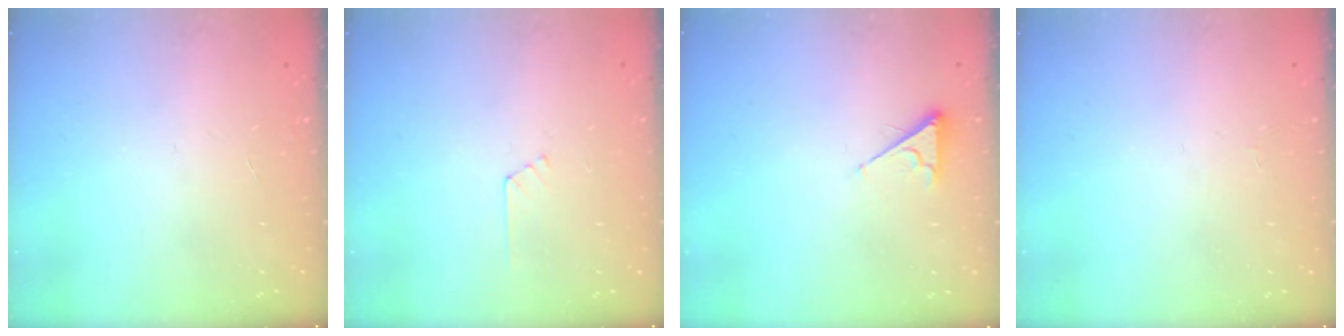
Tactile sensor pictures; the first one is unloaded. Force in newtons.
{"total": 3.6, "press": 3.6, "slide": 0.4}
{"total": 3.0, "press": 2.9, "slide": 0.4}
{"total": 1.6, "press": 1.6, "slide": 0.2}